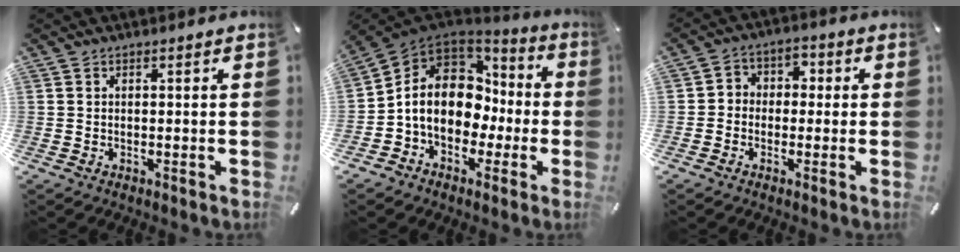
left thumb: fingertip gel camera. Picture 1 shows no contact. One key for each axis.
{"total": 13.7, "fx": -0.8, "fy": 11.4, "fz": 7.7, "tx": -0.160, "ty": 0.007, "tz": -0.010}
{"total": 4.2, "fx": -2.0, "fy": 3.5, "fz": 1.0, "tx": -0.021, "ty": 0.018, "tz": -0.042}